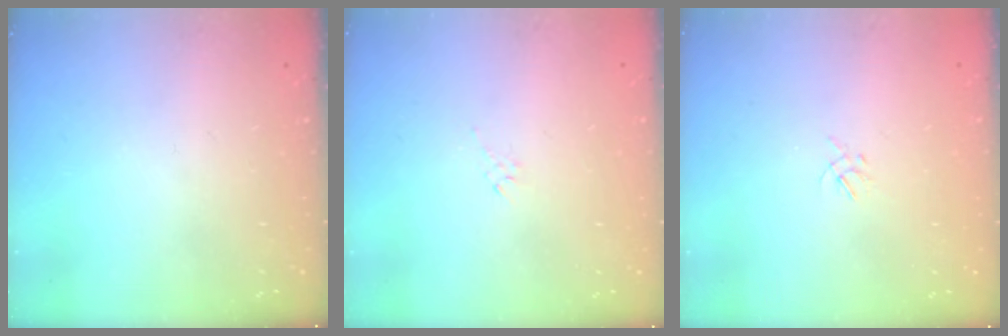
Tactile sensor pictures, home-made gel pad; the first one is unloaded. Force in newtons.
{"total": 2.8, "press": 2.7, "slide": 0.6}
{"total": 1.1, "press": 1.0, "slide": 0.4}